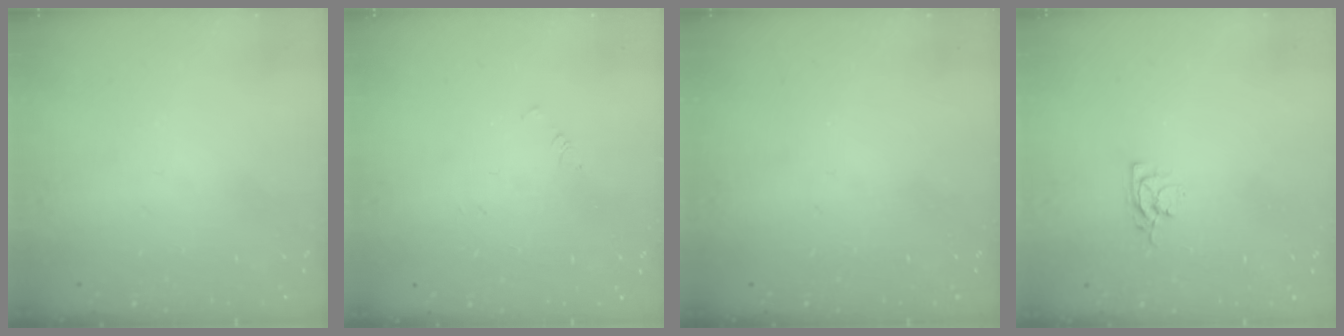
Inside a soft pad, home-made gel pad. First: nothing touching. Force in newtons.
{"total": 1.4, "press": 1.3, "slide": 0.3}
{"total": 0.0}
{"total": 3.9, "press": 3.9, "slide": 0.4}